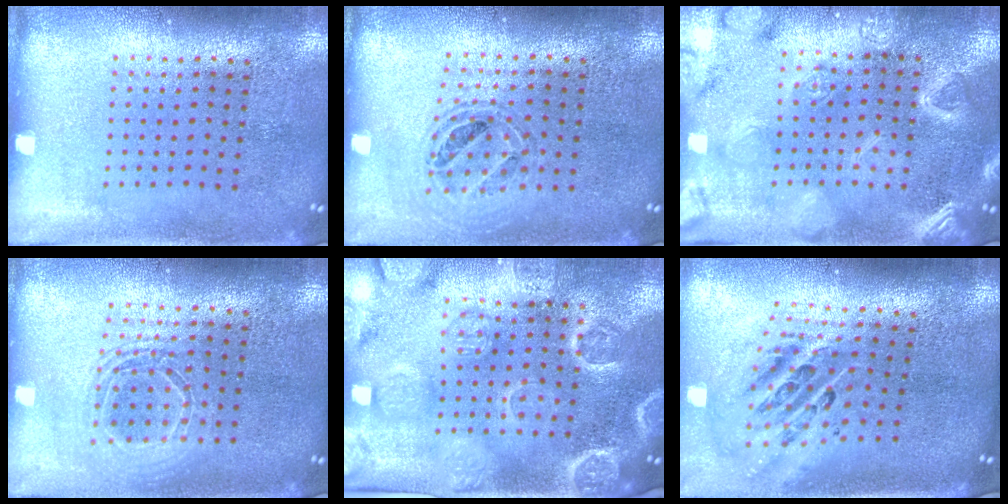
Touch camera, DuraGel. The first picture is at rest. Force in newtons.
{"total": 0.8, "press": 0.8, "slide": 0.0}
{"total": 3.2, "press": 3.1, "slide": 0.9}
{"total": 1.7, "press": 1.4, "slide": 0.9}
{"total": 3.9, "press": 3.6, "slide": 1.5}
{"total": 2.6, "press": 1.8, "slide": 2.0}